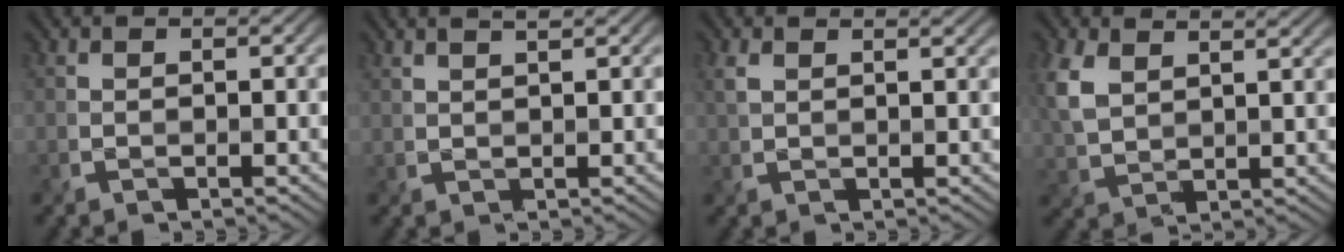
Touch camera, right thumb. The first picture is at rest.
{"total": 1.7, "force": [1.5, 0.0, 0.8], "torque": [-0.015, 0.002, 0.029]}
{"total": 2.5, "force": [1.7, 0.7, 1.7], "torque": [-0.046, 0.003, 0.036]}
{"total": 7.0, "force": [3.8, 3.5, 4.7], "torque": [-0.142, 0.006, 0.079]}